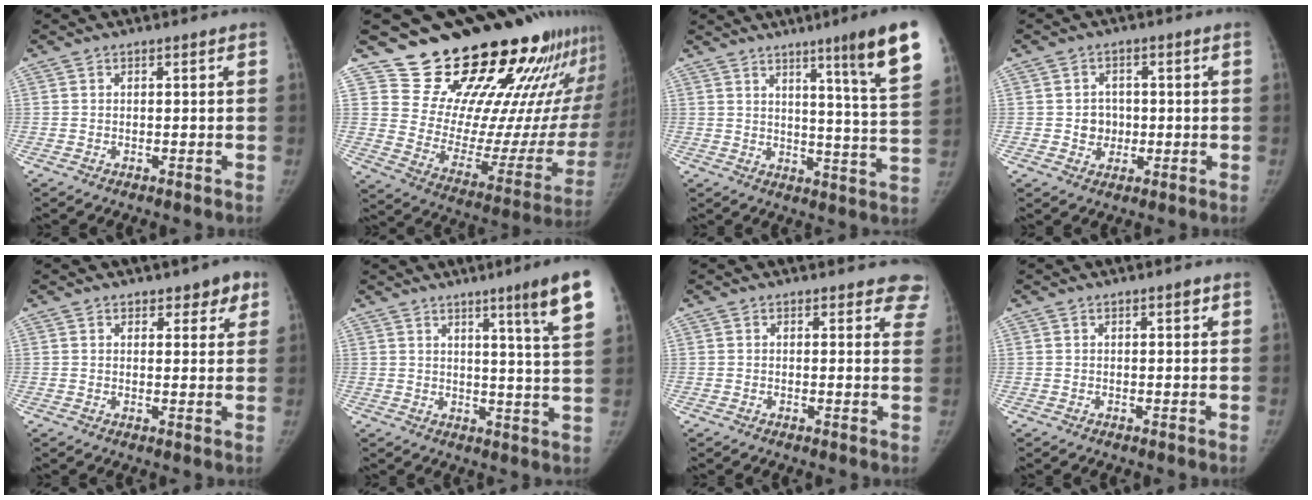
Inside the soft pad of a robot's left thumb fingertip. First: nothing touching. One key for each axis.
{"total": 29.5, "fx": 24.8, "fy": 10.7, "fz": 11.8, "tx": -0.125, "ty": -0.188, "tz": 0.341}
{"total": 15.3, "fx": 8.9, "fy": 0.1, "fz": 12.5, "tx": -0.162, "ty": -0.052, "tz": 0.117}
{"total": 4.3, "fx": -0.5, "fy": 4.0, "fz": 1.5, "tx": 0.007, "ty": 0.007, "tz": -0.007}
{"total": 4.4, "fx": 2.8, "fy": 2.5, "fz": 2.3, "tx": 0.009, "ty": -0.014, "tz": 0.035}
{"total": 11.5, "fx": 6.5, "fy": -0.2, "fz": 9.5, "tx": -0.128, "ty": -0.039, "tz": 0.082}
{"total": 6.0, "fx": 5.3, "fy": 2.5, "fz": 1.3, "tx": 0.032, "ty": -0.021, "tz": 0.032}
{"total": 1.0, "fx": 0.5, "fy": 0.4, "fz": 0.8, "tx": -0.006, "ty": 0.000, "tz": 0.007}